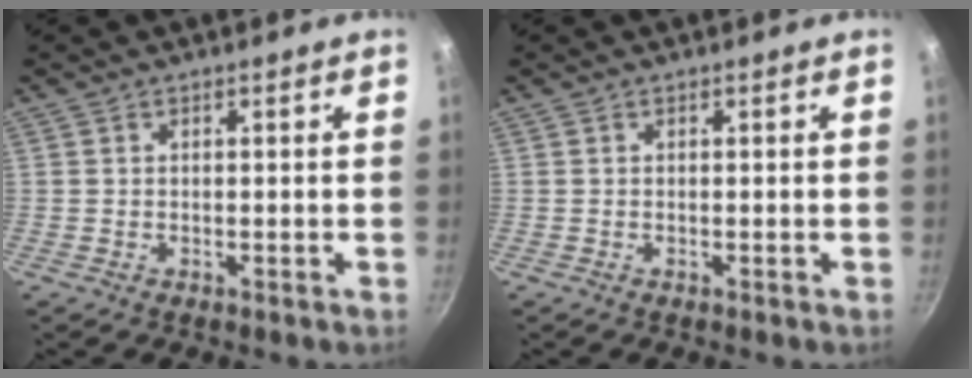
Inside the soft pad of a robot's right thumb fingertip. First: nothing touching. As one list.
[{"total": 0.0}]